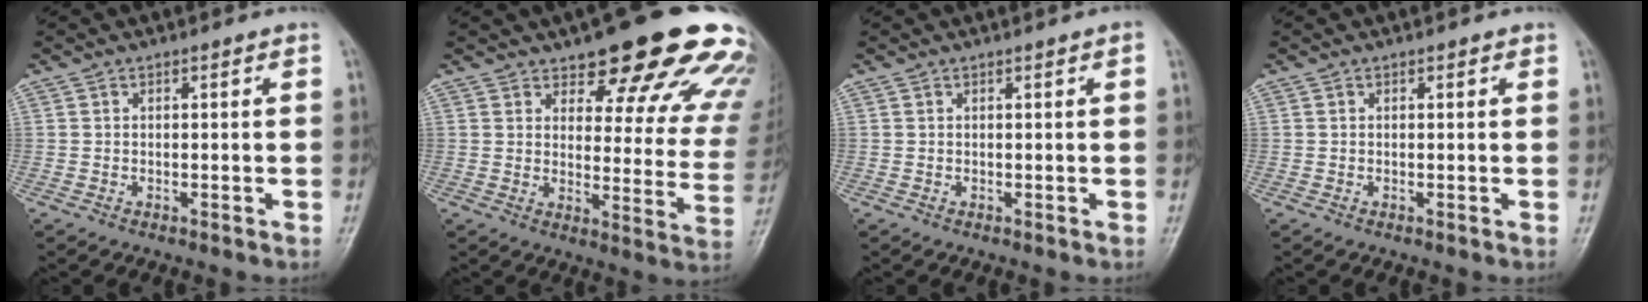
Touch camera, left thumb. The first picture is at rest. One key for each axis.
{"total": 22.4, "fx": 16.4, "fy": 7.6, "fz": 13.3, "tx": -0.119, "ty": -0.080, "tz": 0.194}
{"total": 1.0, "fx": 0.5, "fy": 0.0, "fz": 0.9, "tx": -0.015, "ty": 0.003, "tz": 0.003}
{"total": 0.6, "fx": 0.3, "fy": 0.3, "fz": 0.4, "tx": -0.003, "ty": 0.000, "tz": 0.001}